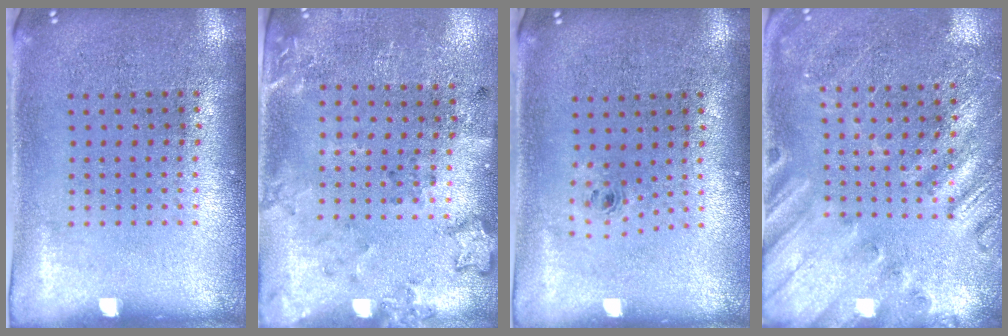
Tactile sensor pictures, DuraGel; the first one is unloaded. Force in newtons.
{"total": 2.0, "press": 1.4, "slide": 1.4}
{"total": 0.6, "press": 0.3, "slide": 0.5}
{"total": 2.3, "press": 2.2, "slide": 0.7}